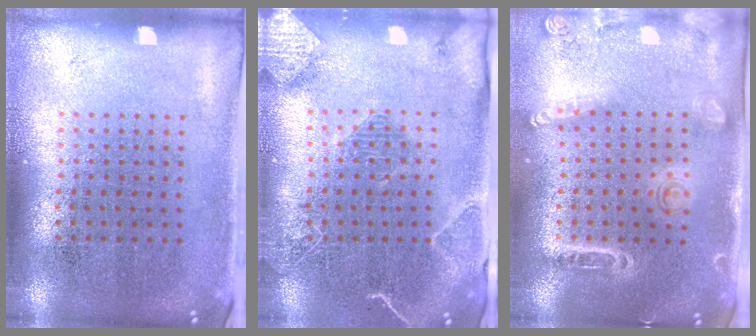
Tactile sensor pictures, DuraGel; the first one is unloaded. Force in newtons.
{"total": 2.1, "press": 2.0, "slide": 0.5}
{"total": 1.5, "press": 1.4, "slide": 0.4}